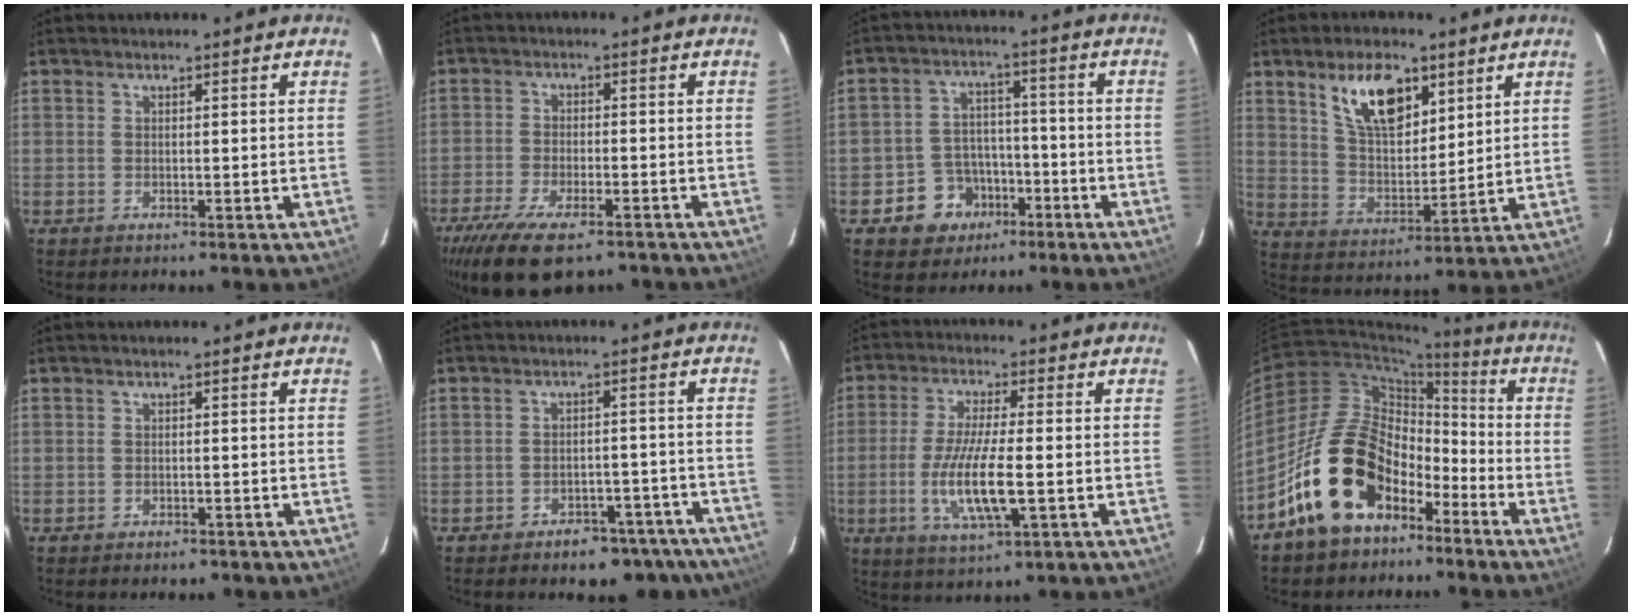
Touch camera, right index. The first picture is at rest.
{"total": 14.6, "force": [-10.4, 5.3, 8.9], "torque": [-0.194, -0.044, -0.174]}
{"total": 8.4, "force": [-4.3, 7.0, 1.6], "torque": [-0.046, 0.032, -0.056]}
{"total": 12.6, "force": [7.0, 6.1, 8.6], "torque": [-0.141, 0.007, 0.135]}
{"total": 2.4, "force": [-1.9, 1.3, 0.8], "torque": [-0.018, -0.003, -0.024]}
{"total": 13.4, "force": [-11.2, 6.2, 3.7], "torque": [-0.057, 0.036, -0.111]}
{"total": 11.2, "force": [-2.6, 2.1, 10.7], "torque": [-0.211, -0.016, -0.049]}
{"total": 17.1, "force": [-10.1, 10.5, 9.0], "torque": [-0.166, 0.020, -0.163]}